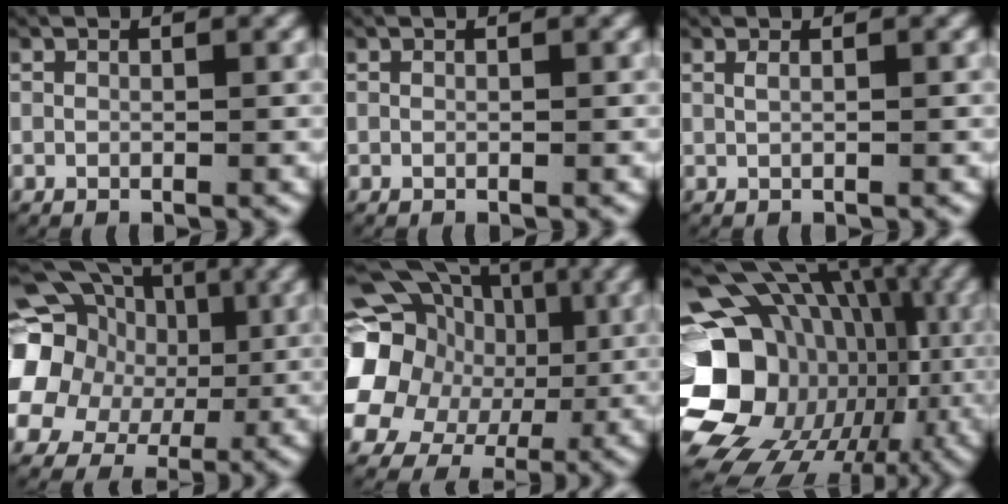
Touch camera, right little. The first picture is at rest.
{"total": 0.0}
{"total": 0.6, "force": [0.3, -0.4, 0.3], "torque": [-0.015, -0.004, 0.012]}
{"total": 12.5, "force": [2.0, 10.2, 6.9], "torque": [-0.165, -0.019, 0.034]}
{"total": 13.6, "force": [1.3, 11.2, 7.6], "torque": [-0.165, -0.025, 0.023]}
{"total": 20.5, "force": [-1.3, 15.8, 13.1], "torque": [-0.249, -0.052, -0.004]}